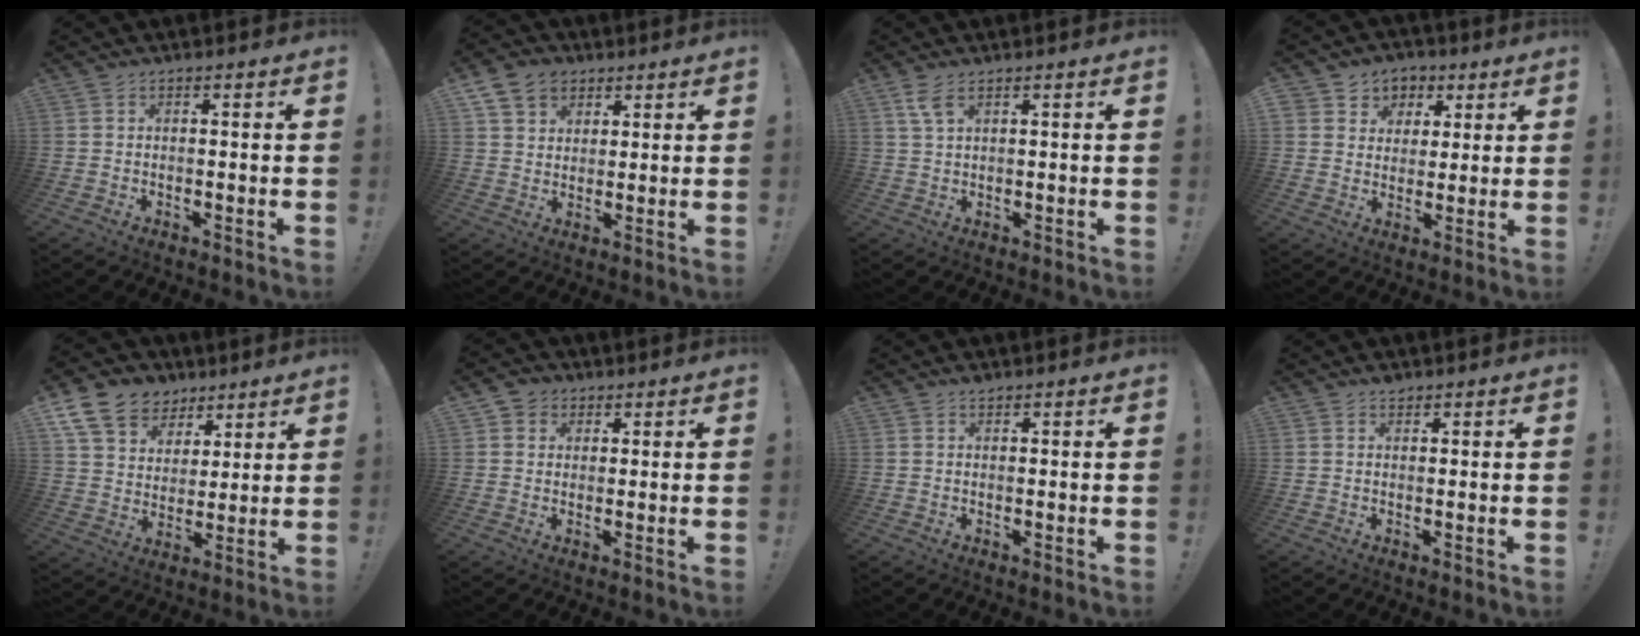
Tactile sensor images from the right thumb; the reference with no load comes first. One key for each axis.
{"total": 9.6, "fx": 5.2, "fy": 7.3, "fz": 3.7, "tx": -0.053, "ty": -0.022, "tz": 0.102}
{"total": 4.4, "fx": 2.4, "fy": 1.5, "fz": 3.4, "tx": -0.061, "ty": -0.005, "tz": 0.043}
{"total": 7.0, "fx": 2.0, "fy": 6.6, "fz": 1.0, "tx": -0.010, "ty": -0.013, "tz": 0.044}
{"total": 13.4, "fx": 8.0, "fy": 9.8, "fz": 4.3, "tx": -0.078, "ty": -0.048, "tz": 0.159}
{"total": 3.8, "fx": 1.4, "fy": 3.5, "fz": 0.8, "tx": -0.013, "ty": 0.000, "tz": 0.026}
{"total": 1.0, "fx": 0.9, "fy": 0.4, "fz": 0.2, "tx": 0.005, "ty": -0.004, "tz": 0.017}
{"total": 1.6, "fx": 1.3, "fy": 0.8, "fz": 0.3, "tx": 0.010, "ty": -0.011, "tz": 0.022}